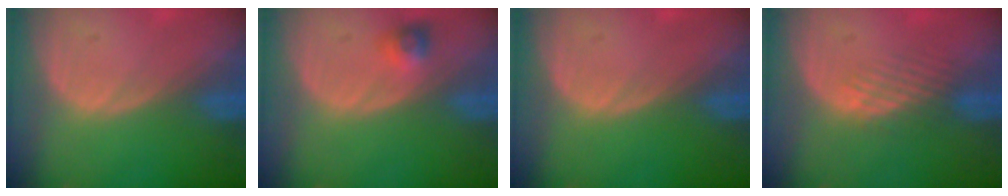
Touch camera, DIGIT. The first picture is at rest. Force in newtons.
{"total": 2.6, "press": 2.4, "slide": 1.0}
{"total": 0.0}
{"total": 3.1, "press": 2.5, "slide": 1.8}